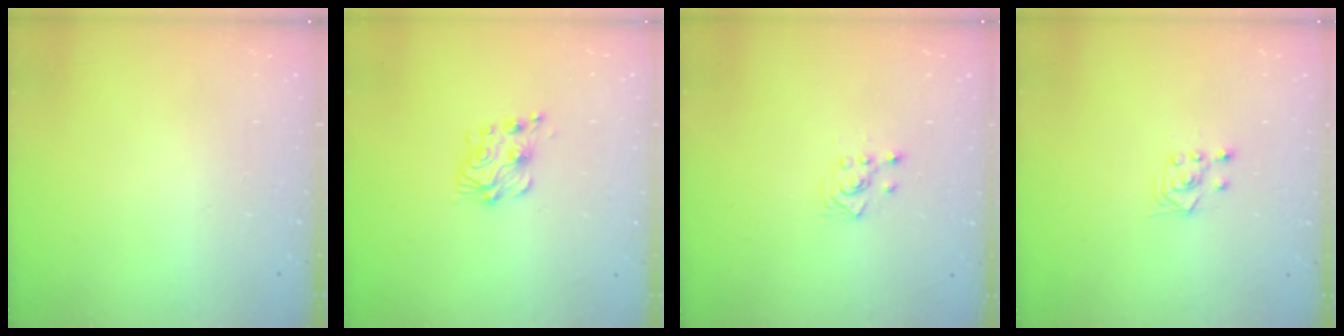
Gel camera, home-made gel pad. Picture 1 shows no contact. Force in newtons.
{"total": 8.1, "press": 8.1, "slide": 0.4}
{"total": 2.6, "press": 2.6, "slide": 0.3}
{"total": 2.8, "press": 2.4, "slide": 1.4}